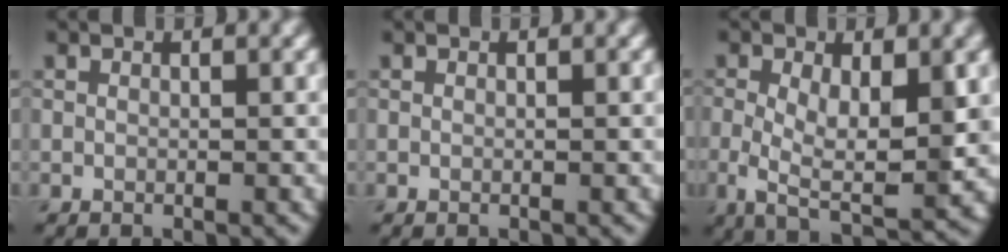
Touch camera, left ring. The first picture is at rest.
{"total": 0.0}
{"total": 6.7, "force": [-0.1, 2.9, 6.0], "torque": [-0.112, -0.009, -0.003]}